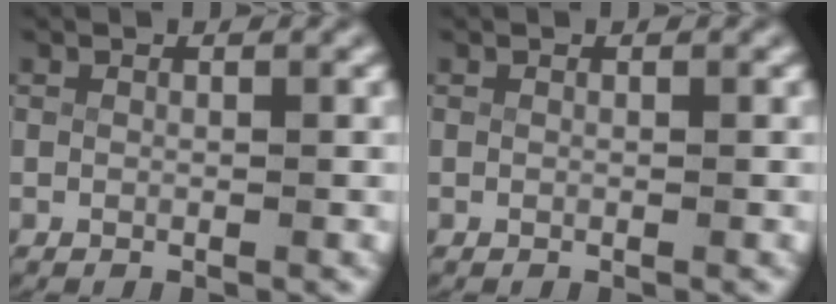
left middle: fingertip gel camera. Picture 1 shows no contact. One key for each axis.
{"total": 0.0}